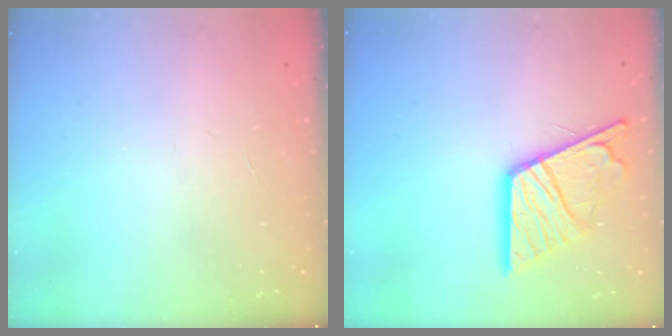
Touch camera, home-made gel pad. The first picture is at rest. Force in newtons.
{"total": 17.0, "press": 16.9, "slide": 1.9}